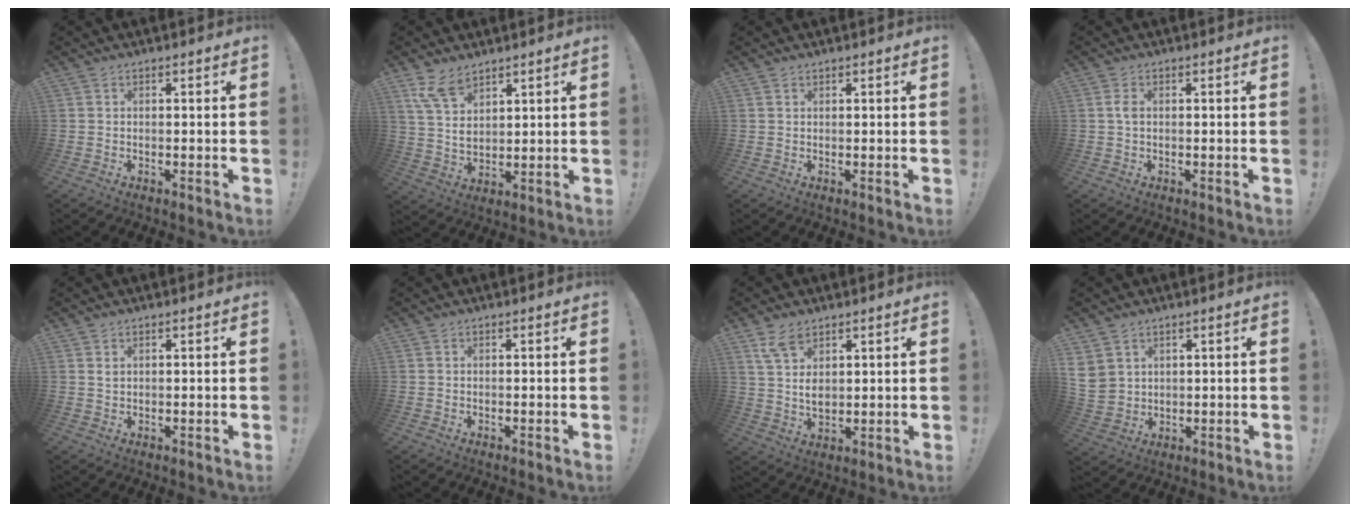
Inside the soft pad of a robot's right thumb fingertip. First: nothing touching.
{"total": 9.2, "force": [6.6, 4.8, 4.2], "torque": [-0.084, -0.034, 0.131]}
{"total": 0.5, "force": [0.5, 0.2, 0.0], "torque": [0.001, -0.001, 0.009]}
{"total": 1.8, "force": [0.1, 1.0, 1.5], "torque": [-0.028, 0.005, -0.001]}
{"total": 0.9, "force": [0.5, 0.5, 0.6], "torque": [-0.012, 0.000, 0.009]}
{"total": 0.0}
{"total": 7.7, "force": [4.4, 4.4, 4.4], "torque": [-0.078, -0.019, 0.085]}
{"total": 5.5, "force": [2.9, 4.4, 1.6], "torque": [-0.041, -0.014, 0.062]}